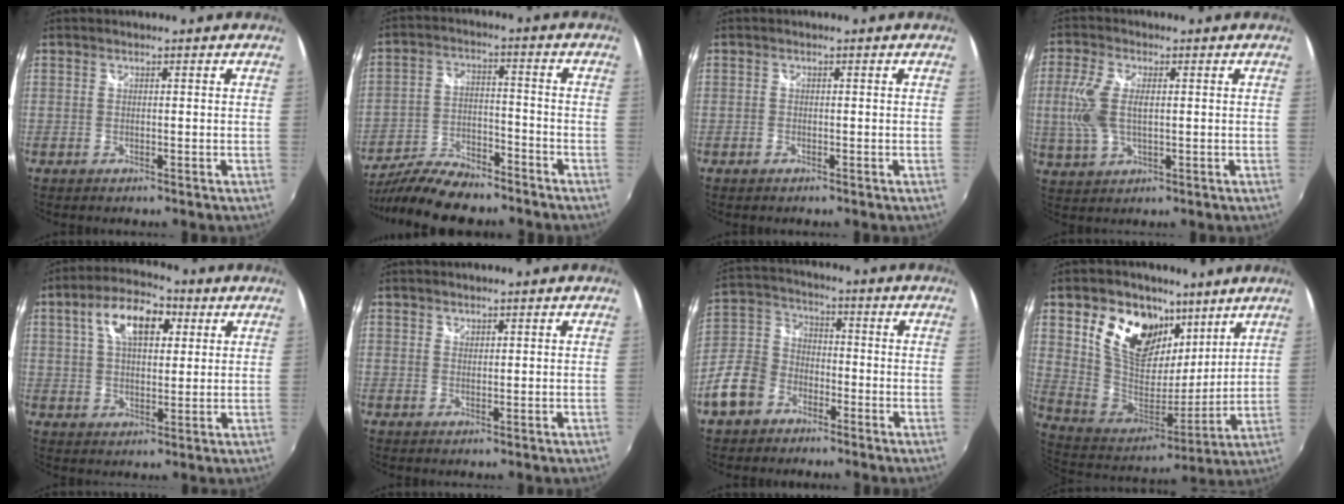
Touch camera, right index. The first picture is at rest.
{"total": 14.8, "force": [-12.4, 4.4, 6.6], "torque": [-0.150, -0.017, -0.212]}
{"total": 0.8, "force": [-0.6, 0.5, 0.1], "torque": [-0.004, -0.002, -0.012]}
{"total": 8.6, "force": [0.6, 4.2, 7.5], "torque": [-0.166, 0.002, 0.013]}
{"total": 11.1, "force": [4.2, 5.8, 8.6], "torque": [-0.150, 0.029, 0.066]}
{"total": 0.9, "force": [0.7, 0.5, 0.0], "torque": [0.001, 0.002, 0.012]}
{"total": 11.4, "force": [-6.3, 8.4, 4.4], "torque": [-0.117, 0.028, -0.116]}
{"total": 19.9, "force": [10.7, 12.7, 10.9], "torque": [-0.233, 0.010, 0.199]}